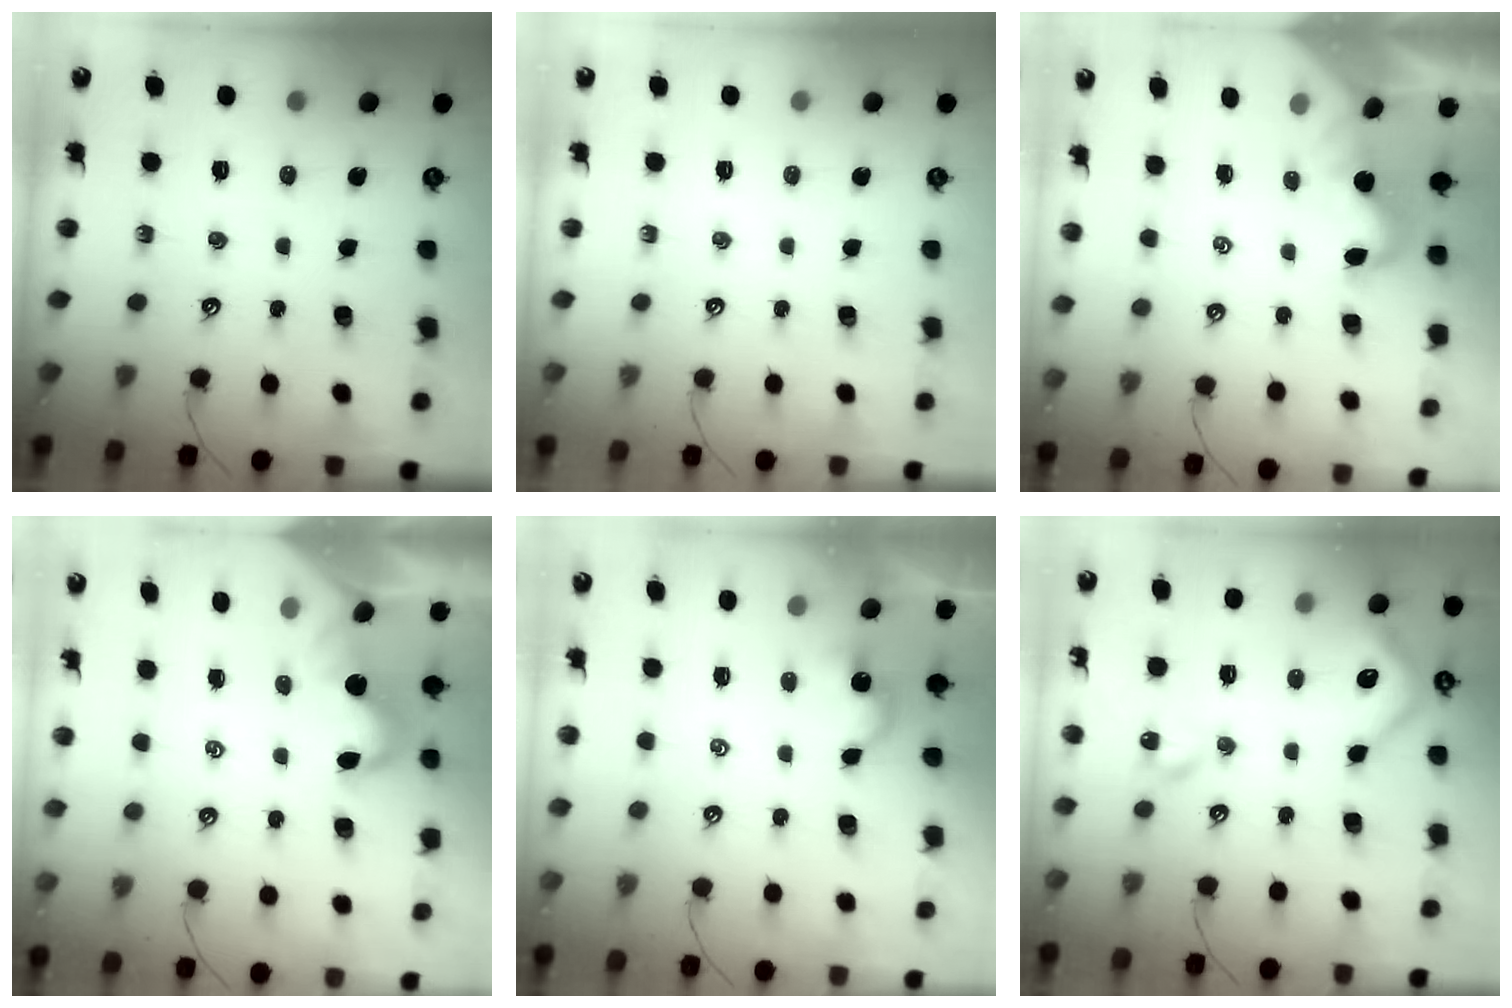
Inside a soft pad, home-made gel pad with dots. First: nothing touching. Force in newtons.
{"total": 0.0}
{"total": 0.0}
{"total": 2.1, "press": 2.1, "slide": 0.6}
{"total": 2.5, "press": 2.5, "slide": 0.3}
{"total": 12.2, "press": 12.1, "slide": 1.7}